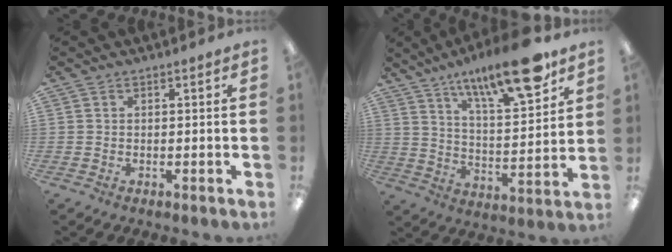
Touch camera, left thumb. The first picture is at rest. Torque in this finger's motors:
{"motor_torque": [0.35, 0.38, 1.78, -0.98, 0.38]}